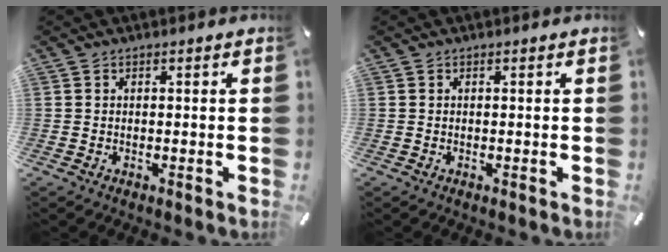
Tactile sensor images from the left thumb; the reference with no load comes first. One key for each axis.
{"total": 0.0}